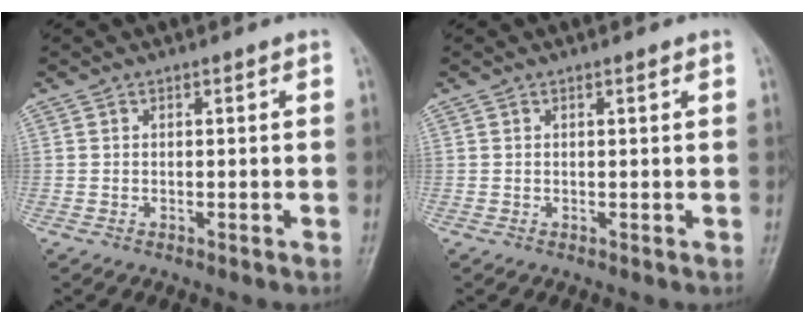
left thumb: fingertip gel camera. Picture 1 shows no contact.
{"total": 0.5, "force": [0.3, 0.1, 0.4], "torque": [-0.007, -0.001, 0.004]}